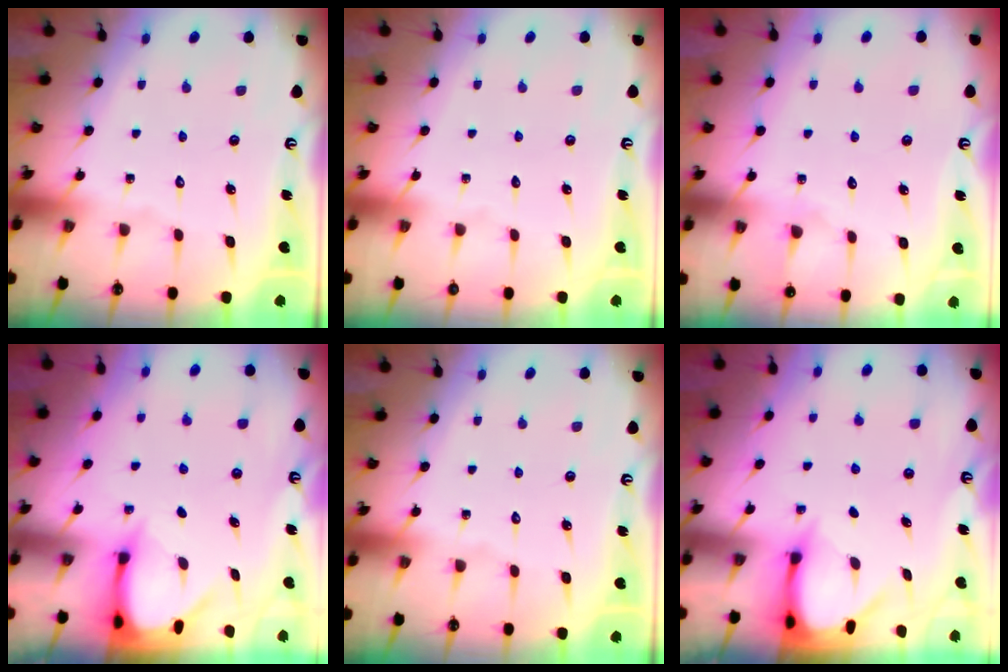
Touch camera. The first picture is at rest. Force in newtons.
{"total": 0.0}
{"total": 5.0, "press": 5.0, "slide": 0.6}
{"total": 3.7, "press": 3.7, "slide": 0.2}
{"total": 0.0}
{"total": 3.7, "press": 3.7, "slide": 0.2}